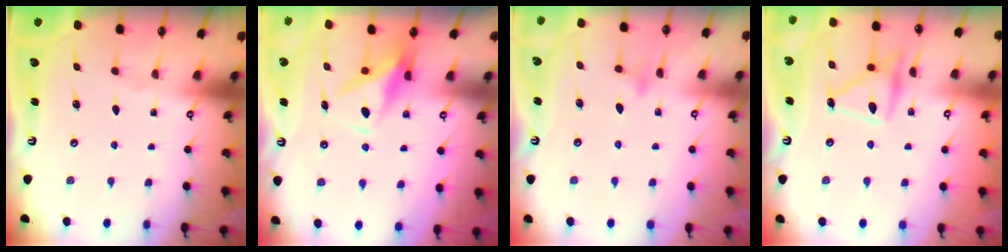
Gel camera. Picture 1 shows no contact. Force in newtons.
{"total": 7.5, "press": 7.4, "slide": 1.2}
{"total": 8.5, "press": 8.5, "slide": 0.8}
{"total": 16.4, "press": 16.4, "slide": 1.1}